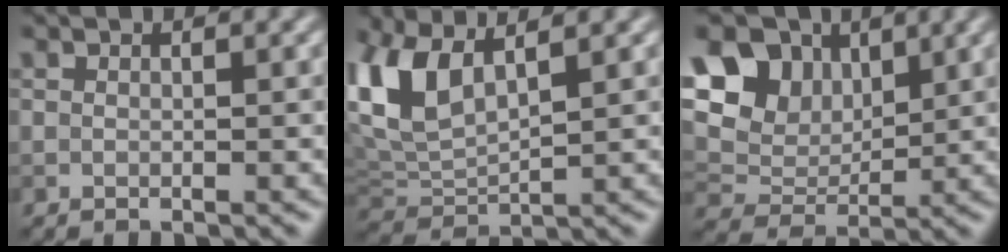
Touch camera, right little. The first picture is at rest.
{"total": 6.8, "force": [3.1, 3.2, 5.2], "torque": [-0.136, 0.008, 0.059]}
{"total": 10.8, "force": [4.8, 7.8, 5.8], "torque": [-0.112, 0.023, 0.080]}